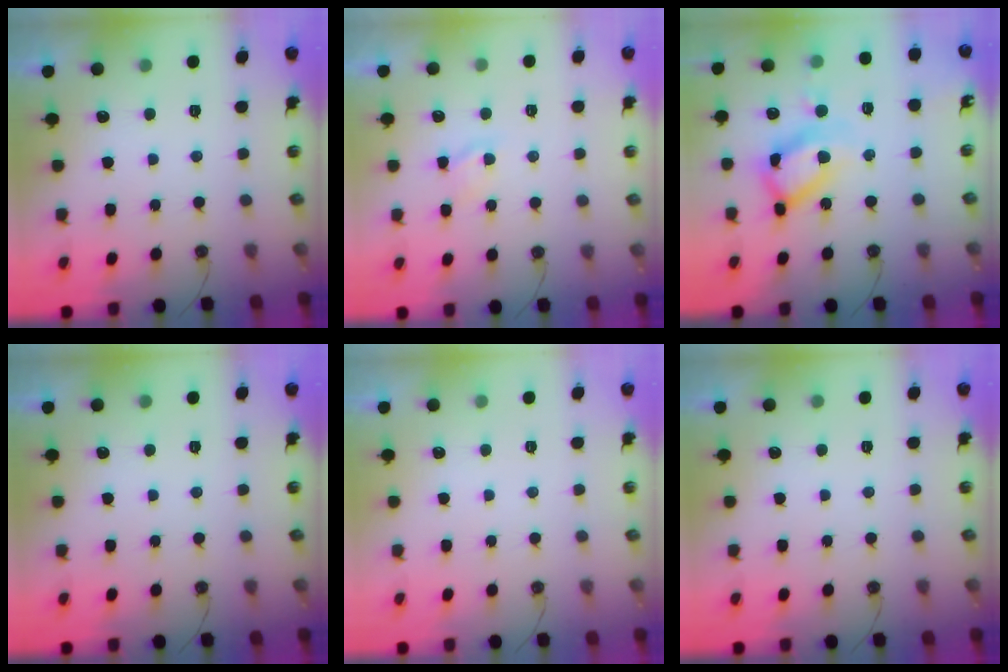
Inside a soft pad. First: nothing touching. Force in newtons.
{"total": 3.7, "press": 3.7, "slide": 0.5}
{"total": 16.2, "press": 16.1, "slide": 1.9}
{"total": 0.0}
{"total": 0.0}
{"total": 0.0}